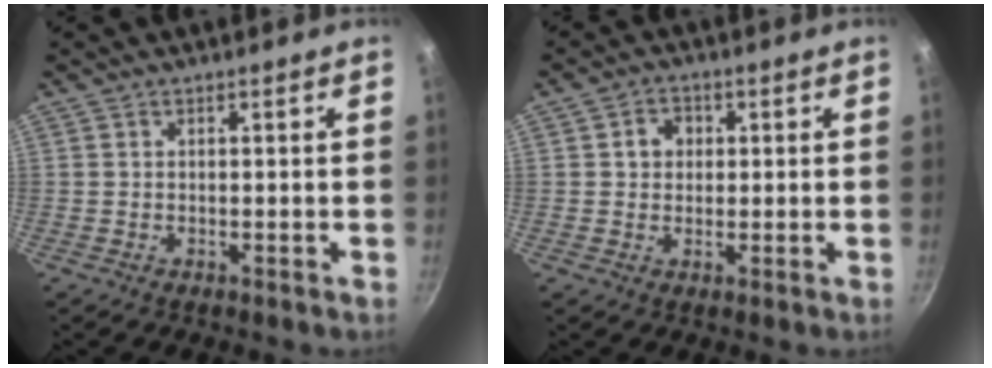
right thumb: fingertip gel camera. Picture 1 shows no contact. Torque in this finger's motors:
{"motor_torque": [0.21, 0.25, 0.34, -0.22, -0.01]}